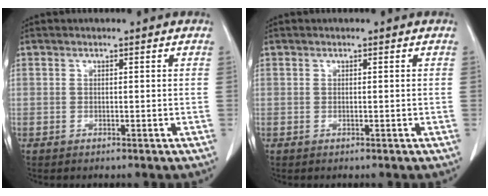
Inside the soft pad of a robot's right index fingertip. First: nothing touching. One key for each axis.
{"total": 0.0}